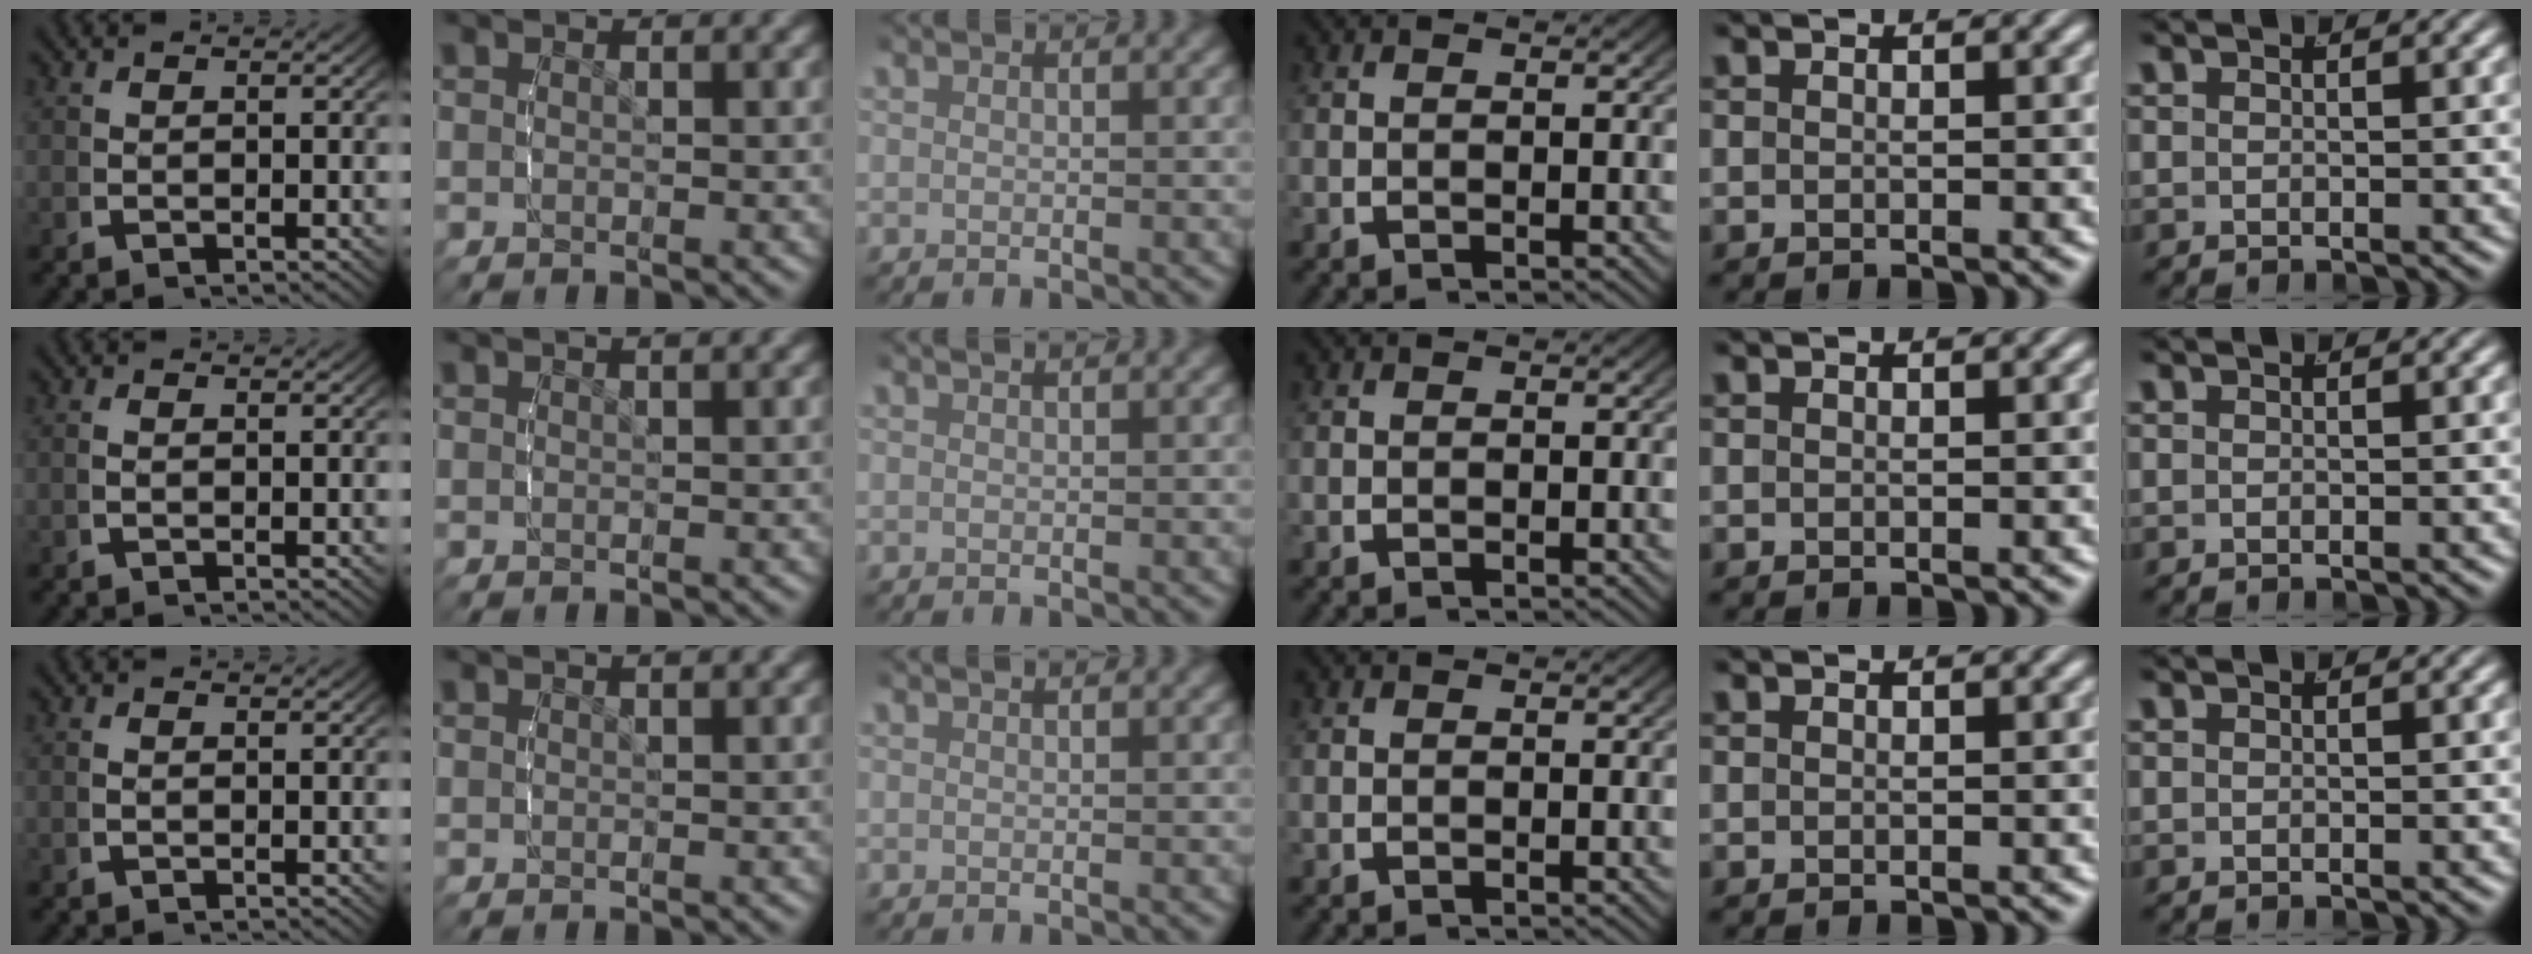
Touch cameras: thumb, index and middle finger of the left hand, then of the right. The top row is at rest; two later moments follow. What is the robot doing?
{"motion": "lift_and_place", "object": "glue stick"}